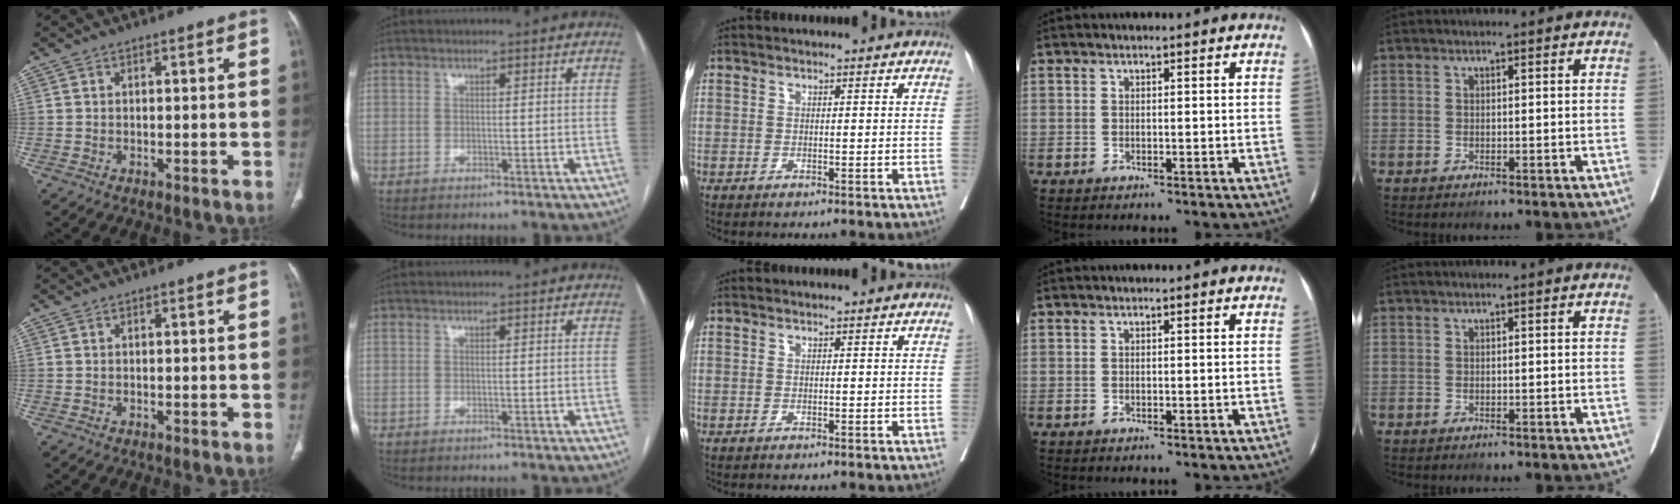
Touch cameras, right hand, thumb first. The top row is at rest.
{}